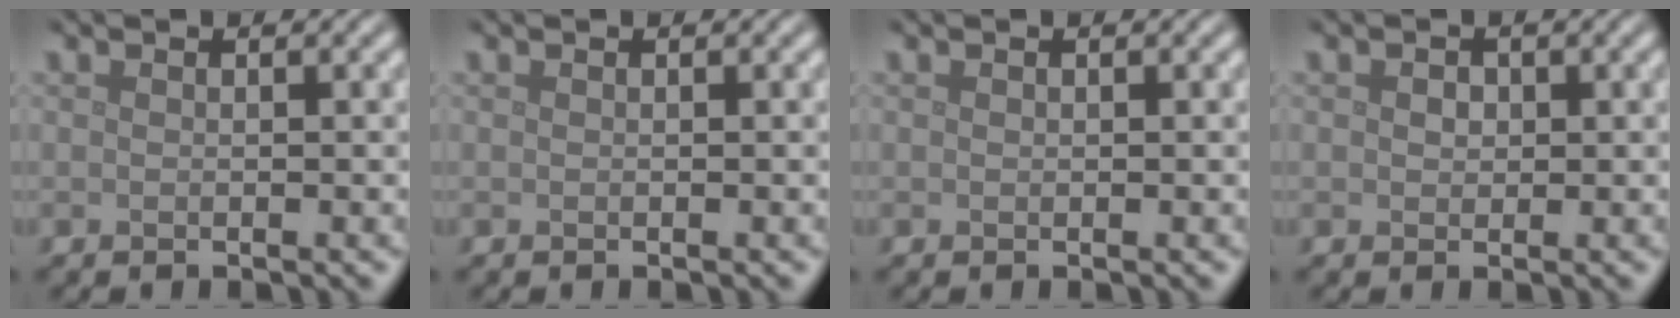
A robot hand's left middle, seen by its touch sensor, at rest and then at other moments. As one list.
[{"total": 0.0}, {"total": 0.0}, {"total": 0.9, "force": [0.2, 0.8, 0.4], "torque": [-0.007, 0.001, 0.001]}]